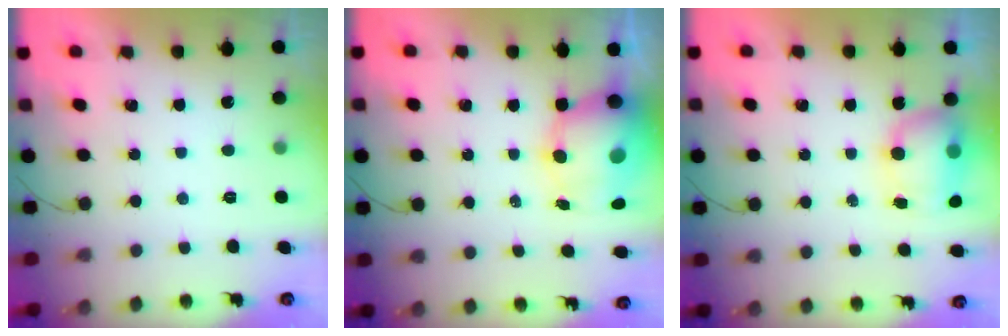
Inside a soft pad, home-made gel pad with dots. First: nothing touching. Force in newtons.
{"total": 11.4, "press": 11.0, "slide": 3.0}
{"total": 11.5, "press": 8.7, "slide": 7.5}